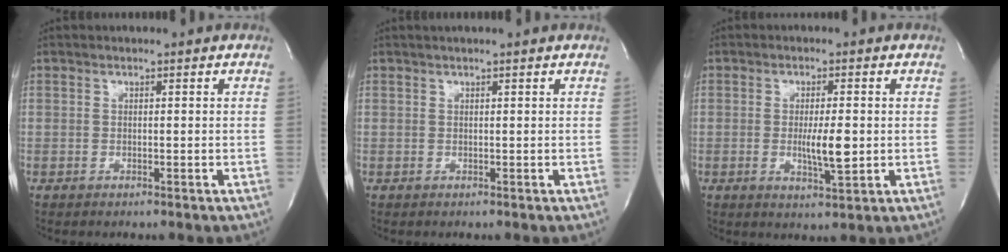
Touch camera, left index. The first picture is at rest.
{"total": 1.9, "force": [1.5, -0.4, 1.1], "torque": [-0.016, 0.018, 0.029]}
{"total": 5.2, "force": [-0.4, 0.9, 5.1], "torque": [-0.091, -0.008, -0.004]}